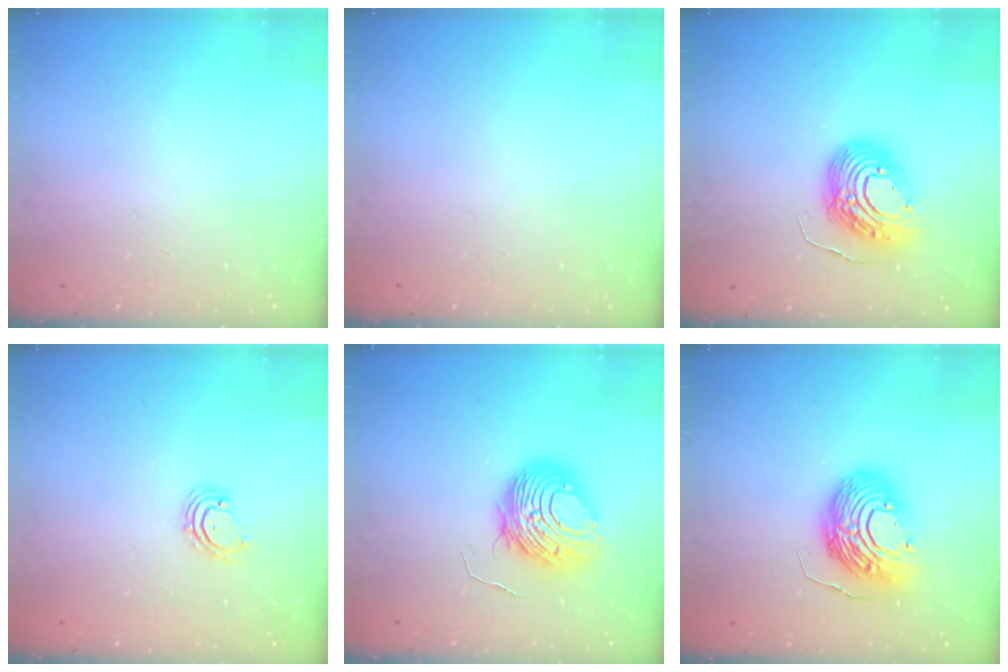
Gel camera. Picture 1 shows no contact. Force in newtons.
{"total": 0.0}
{"total": 15.0, "press": 14.9, "slide": 1.9}
{"total": 2.8, "press": 2.8, "slide": 0.2}
{"total": 10.3, "press": 10.3, "slide": 1.0}
{"total": 14.7, "press": 14.7, "slide": 1.3}